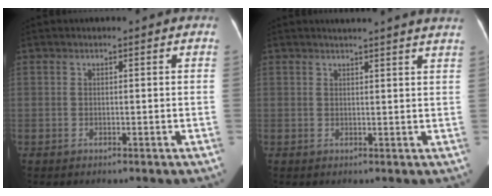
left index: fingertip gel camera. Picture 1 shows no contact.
{"total": 9.8, "force": [9.1, -0.5, 3.7], "torque": [-0.050, -0.001, 0.090]}